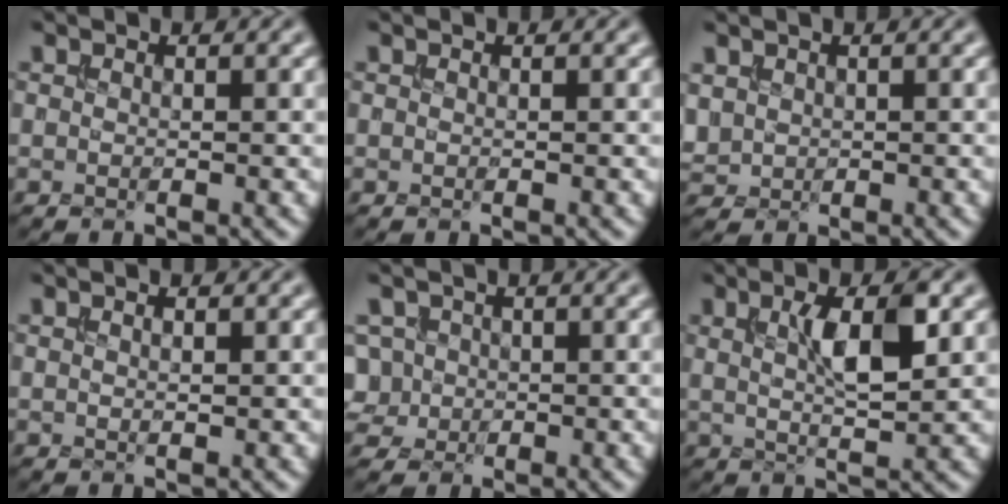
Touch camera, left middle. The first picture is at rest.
{"total": 0.0}
{"total": 1.4, "force": [0.5, 1.1, 0.5], "torque": [-0.016, -0.002, 0.015]}
{"total": 0.8, "force": [0.4, 0.2, 0.7], "torque": [-0.012, 0.000, 0.008]}
{"total": 3.4, "force": [0.1, 3.2, 1.3], "torque": [-0.027, 0.024, 0.001]}
{"total": 4.5, "force": [1.4, 0.9, 4.2], "torque": [-0.077, 0.003, 0.025]}